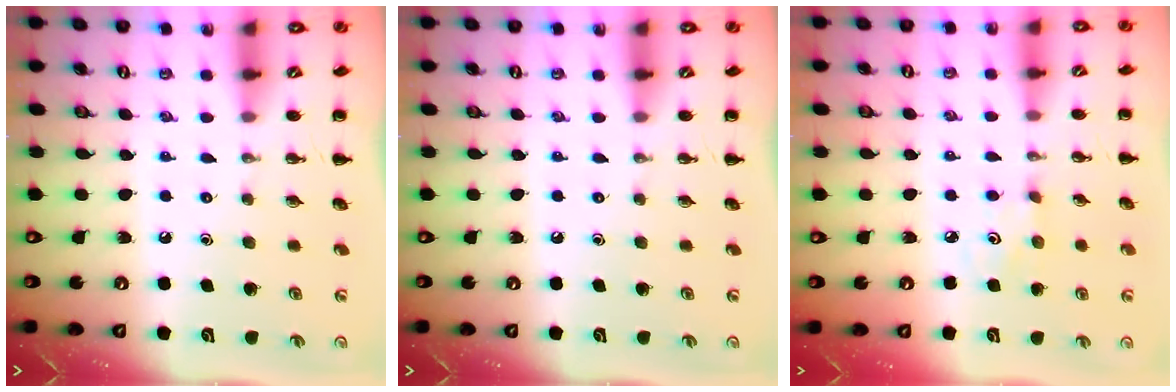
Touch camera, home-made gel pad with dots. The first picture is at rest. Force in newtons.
{"total": 0.0}
{"total": 2.7, "press": 2.6, "slide": 0.6}